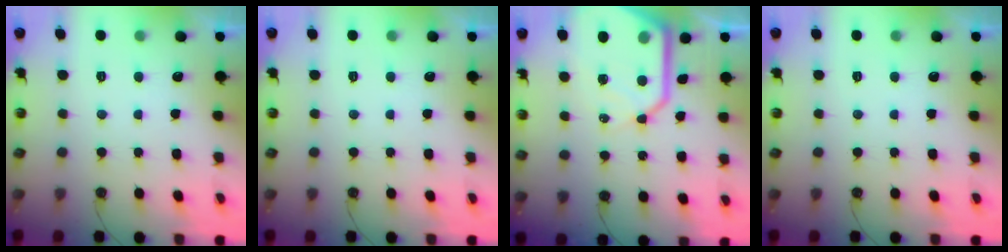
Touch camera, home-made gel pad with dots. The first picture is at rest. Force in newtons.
{"total": 0.0}
{"total": 17.3, "press": 17.2, "slide": 1.7}
{"total": 0.0}